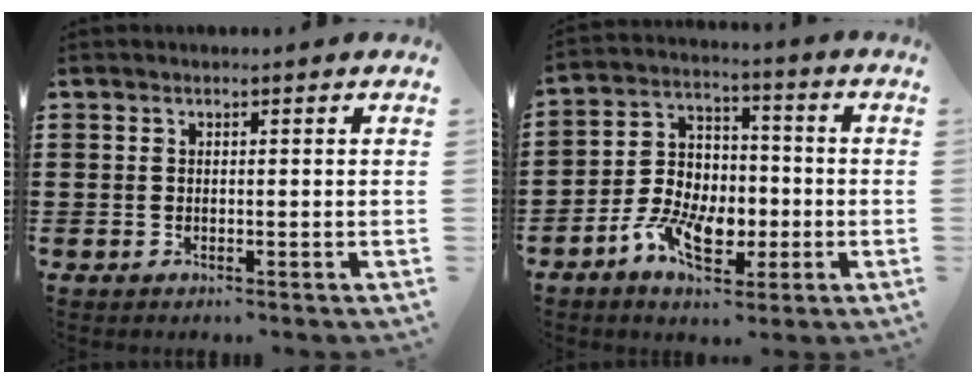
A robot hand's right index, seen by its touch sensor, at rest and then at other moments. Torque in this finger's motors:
{"motor_torque": [1.59, 0.55, 0.95, 0.21]}